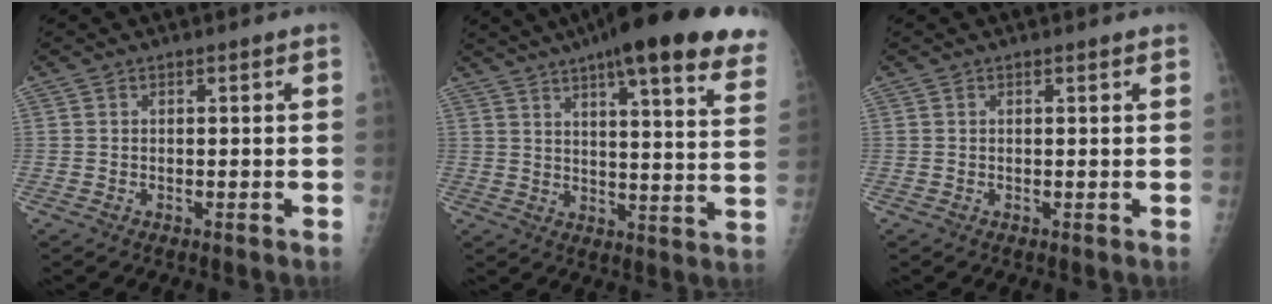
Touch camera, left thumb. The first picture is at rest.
{"total": 26.5, "force": [18.3, 4.6, 18.6], "torque": [-0.244, -0.041, 0.231]}
{"total": 0.8, "force": [0.7, 0.0, 0.4], "torque": [-0.007, -0.001, 0.011]}